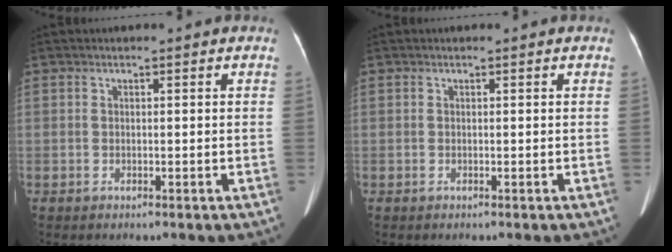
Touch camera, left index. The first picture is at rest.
{"total": 0.0}